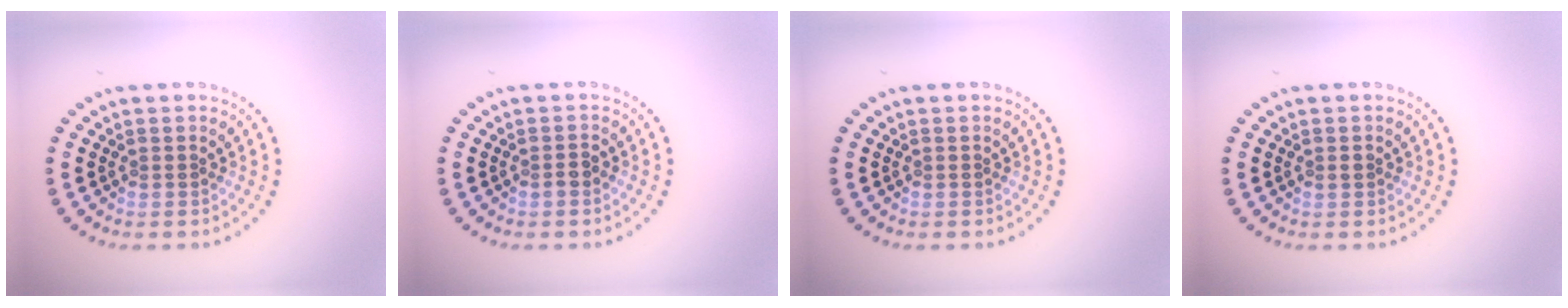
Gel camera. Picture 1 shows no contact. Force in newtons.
{"total": 0.9, "press": 0.8, "slide": 0.4}
{"total": 0.0}
{"total": 0.7, "press": 0.7, "slide": 0.1}